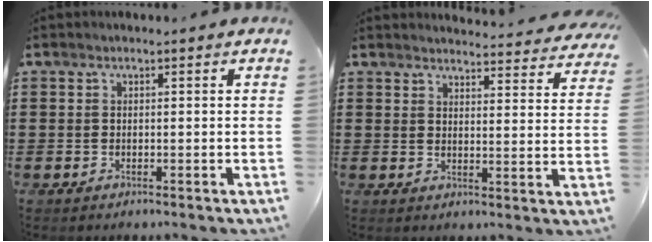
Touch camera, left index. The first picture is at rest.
{"total": 3.5, "force": [3.5, -0.1, 0.3], "torque": [-0.013, -0.026, 0.059]}